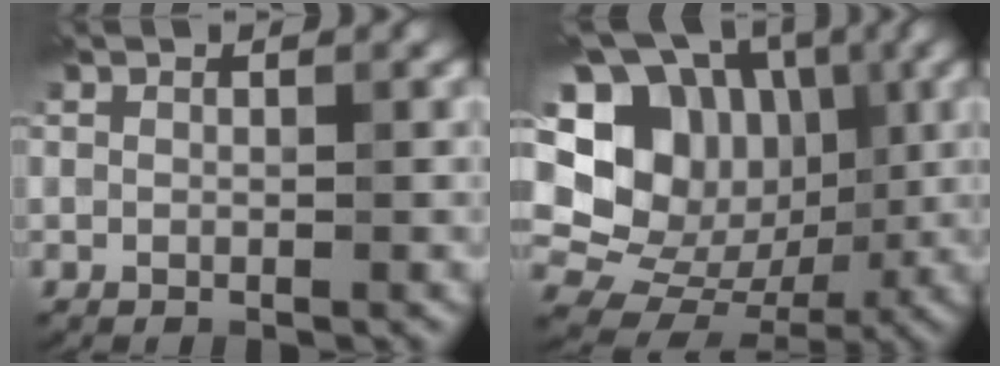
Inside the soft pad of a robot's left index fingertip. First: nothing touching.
{"total": 20.2, "force": [4.9, 17.4, 8.9], "torque": [-0.203, 0.063, 0.052]}